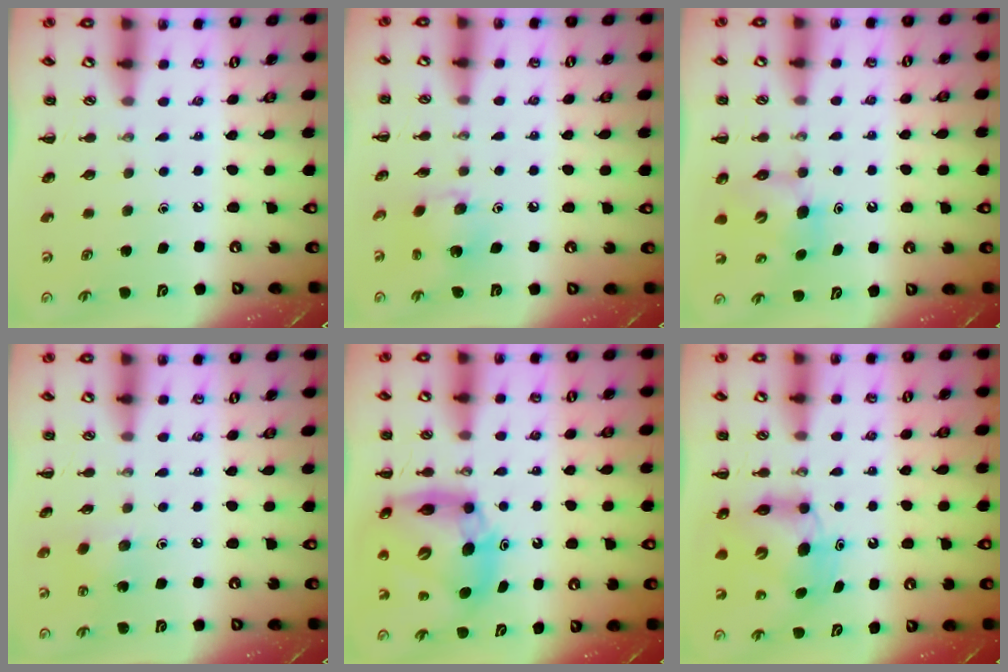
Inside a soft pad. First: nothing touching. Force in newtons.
{"total": 4.6, "press": 4.5, "slide": 0.9}
{"total": 6.6, "press": 6.5, "slide": 1.0}
{"total": 3.8, "press": 3.7, "slide": 1.1}
{"total": 14.1, "press": 13.5, "slide": 4.2}
{"total": 7.7, "press": 7.6, "slide": 1.2}